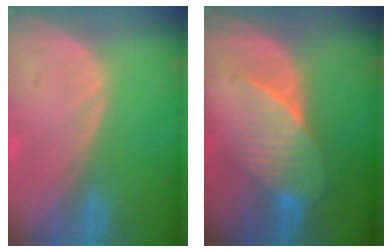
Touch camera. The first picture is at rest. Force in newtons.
{"total": 7.2, "press": 6.6, "slide": 2.8}